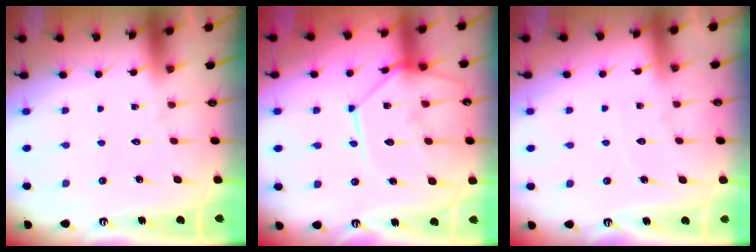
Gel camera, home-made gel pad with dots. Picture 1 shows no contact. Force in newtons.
{"total": 13.0, "press": 13.0, "slide": 1.2}
{"total": 3.4, "press": 3.4, "slide": 0.5}